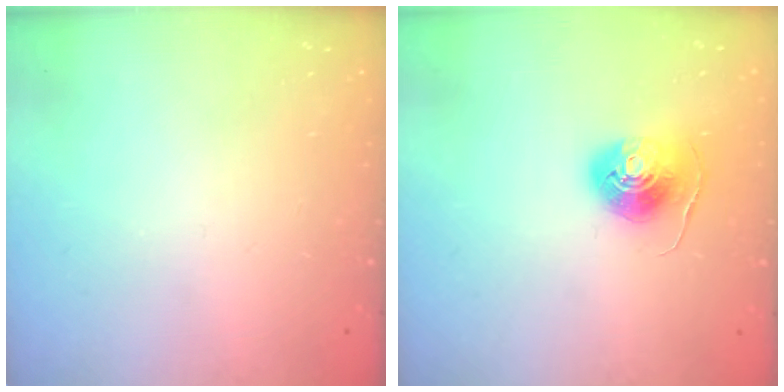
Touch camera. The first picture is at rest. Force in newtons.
{"total": 8.5, "press": 8.5, "slide": 0.3}